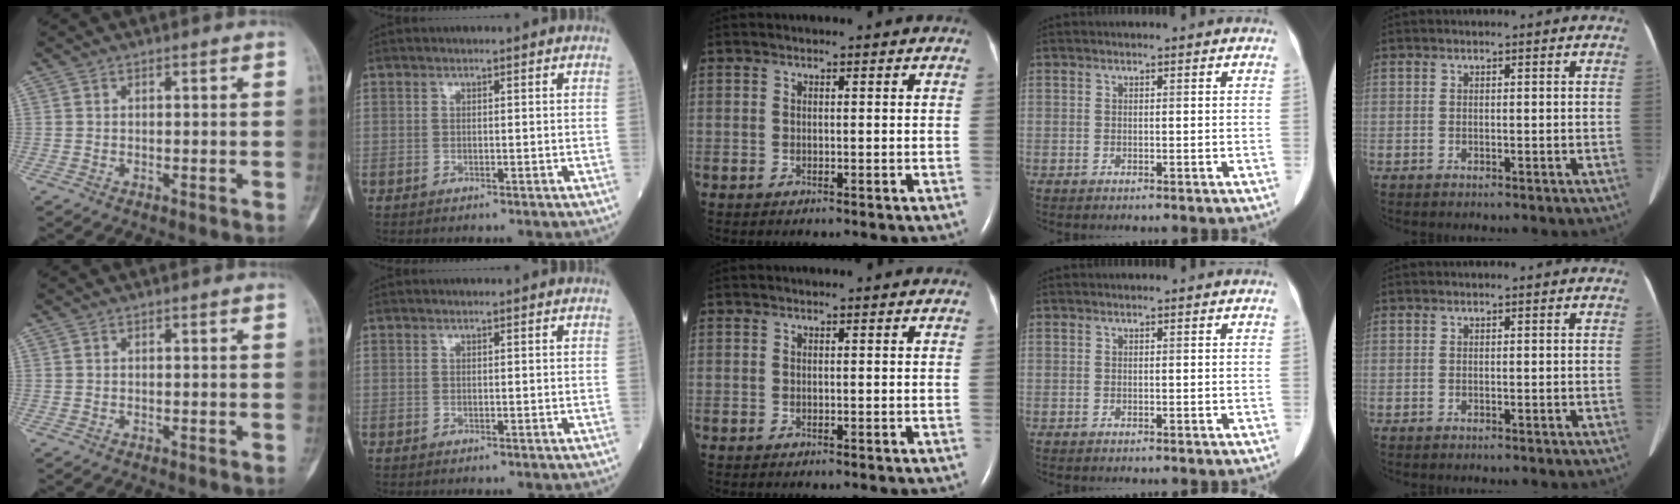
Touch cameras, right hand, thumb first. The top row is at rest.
{}